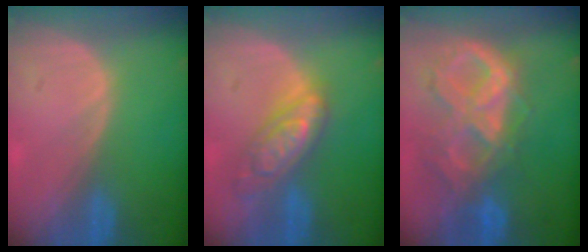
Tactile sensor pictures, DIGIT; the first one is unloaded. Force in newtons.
{"total": 7.1, "press": 7.0, "slide": 0.6}
{"total": 10.5, "press": 8.8, "slide": 5.7}